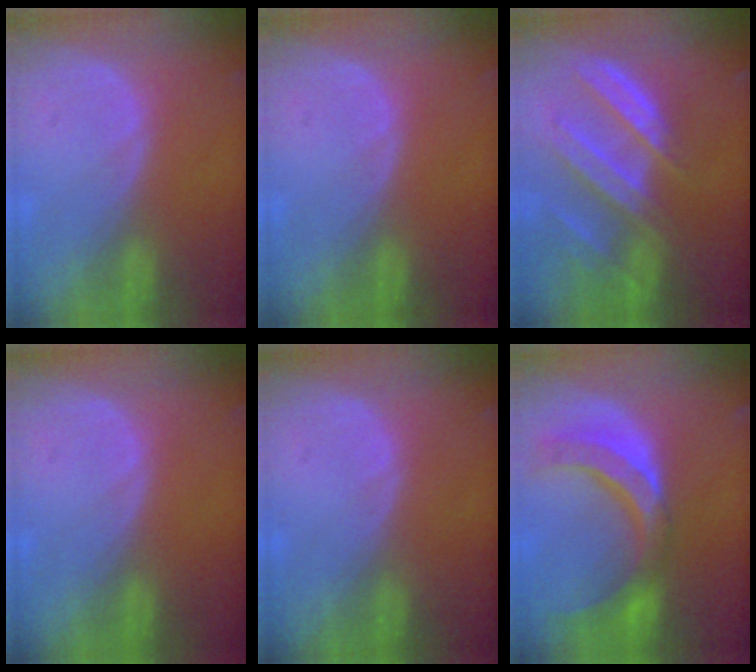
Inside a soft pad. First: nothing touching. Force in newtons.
{"total": 0.0}
{"total": 9.3, "press": 8.3, "slide": 4.4}
{"total": 0.0}
{"total": 0.0}
{"total": 10.1, "press": 9.4, "slide": 3.9}